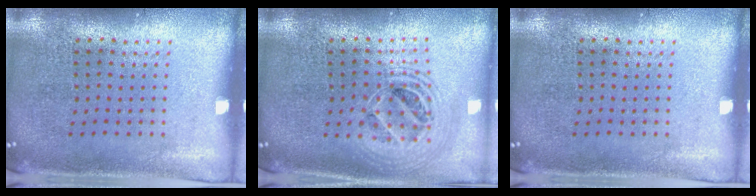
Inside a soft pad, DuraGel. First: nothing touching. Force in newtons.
{"total": 2.1, "press": 1.7, "slide": 1.2}
{"total": 0.0}